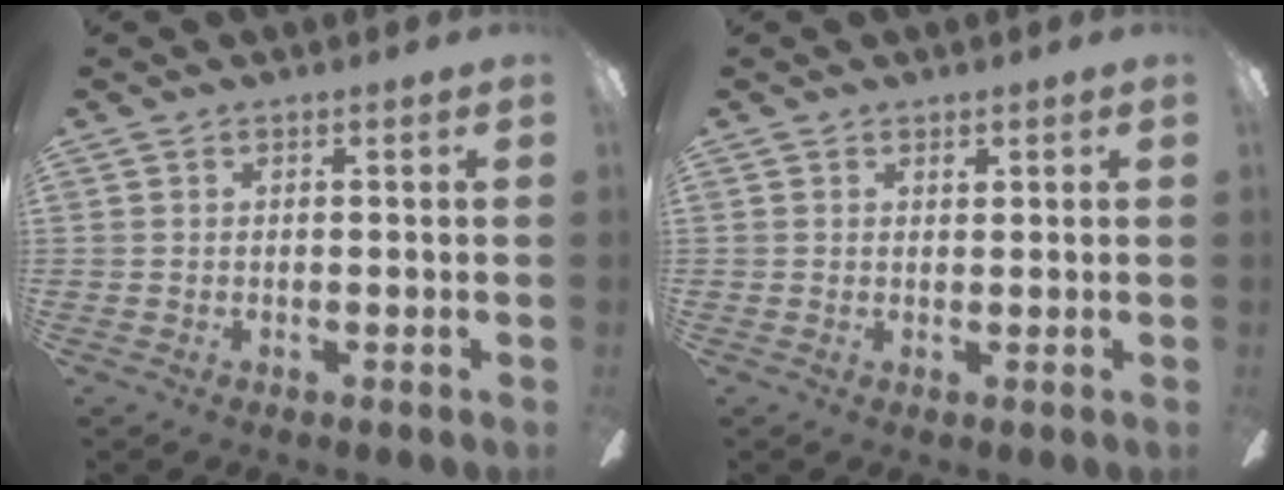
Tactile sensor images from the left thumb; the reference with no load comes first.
{"total": 1.1, "force": [0.7, 0.7, 0.5], "torque": [-0.003, -0.001, 0.011]}